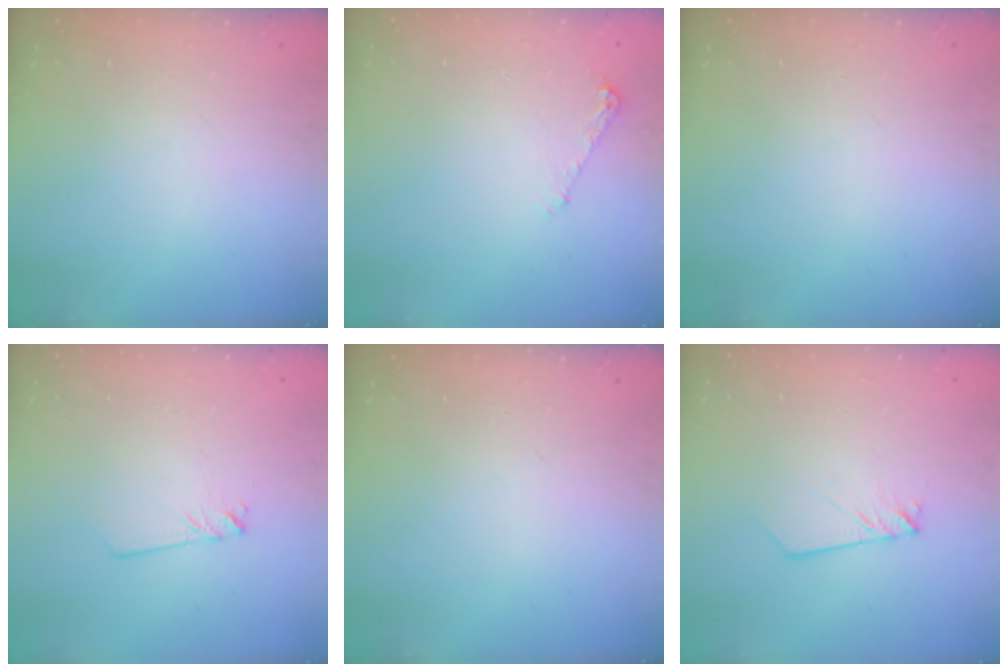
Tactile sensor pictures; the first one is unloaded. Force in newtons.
{"total": 5.3, "press": 5.2, "slide": 0.6}
{"total": 0.0}
{"total": 2.0, "press": 2.0, "slide": 0.1}
{"total": 0.0}
{"total": 2.7, "press": 2.6, "slide": 0.3}